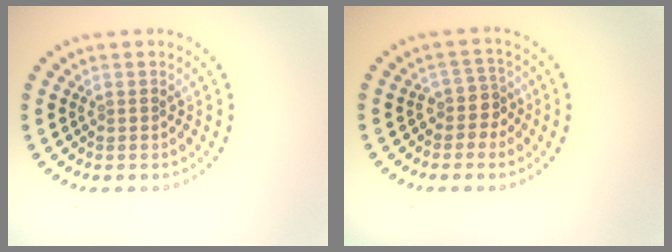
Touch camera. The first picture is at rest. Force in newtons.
{"total": 2.3, "press": 1.7, "slide": 1.5}